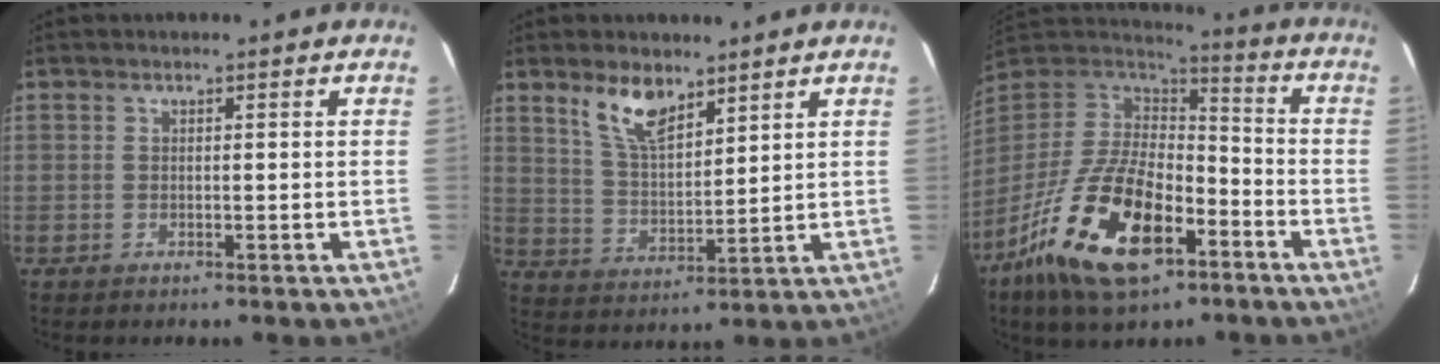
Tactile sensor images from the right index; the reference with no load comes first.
{"total": 8.4, "force": [5.8, 3.3, 5.1], "torque": [-0.095, 0.006, 0.117]}
{"total": 23.0, "force": [-12.1, 10.4, 16.6], "torque": [-0.340, -0.035, -0.210]}